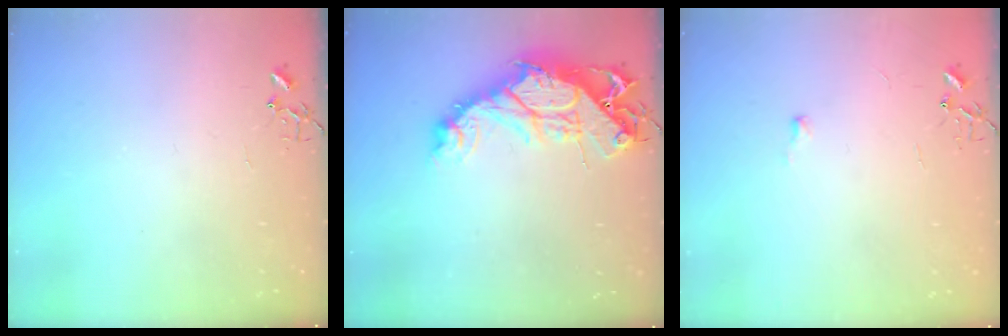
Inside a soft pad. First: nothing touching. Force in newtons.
{"total": 16.7, "press": 16.6, "slide": 1.7}
{"total": 3.6, "press": 3.5, "slide": 0.5}